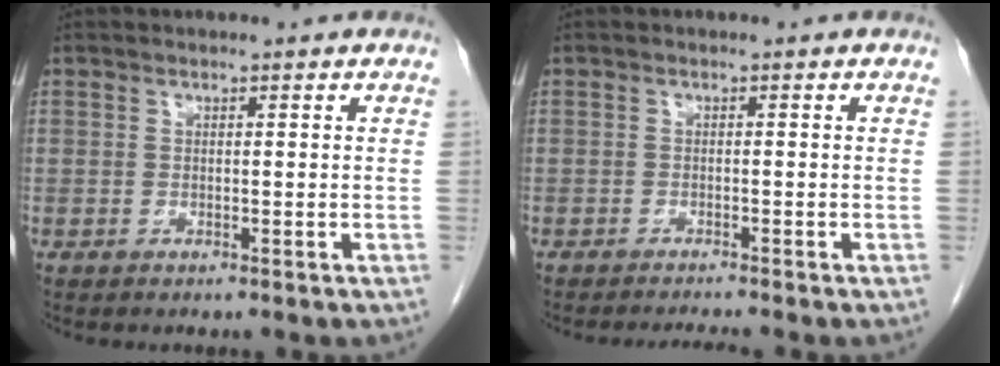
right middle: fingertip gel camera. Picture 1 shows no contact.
{"total": 2.3, "force": [-2.1, -0.8, 0.5], "torque": [-0.011, -0.009, -0.035]}